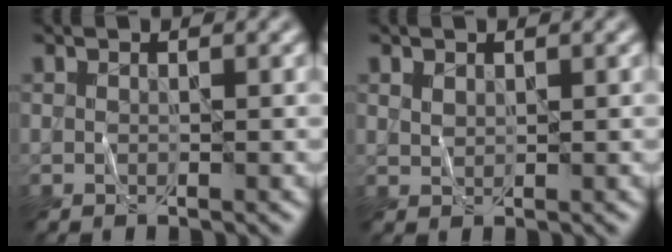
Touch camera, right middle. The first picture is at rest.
{"total": 1.0, "force": [0.7, 0.5, 0.4], "torque": [-0.013, 0.002, 0.018]}